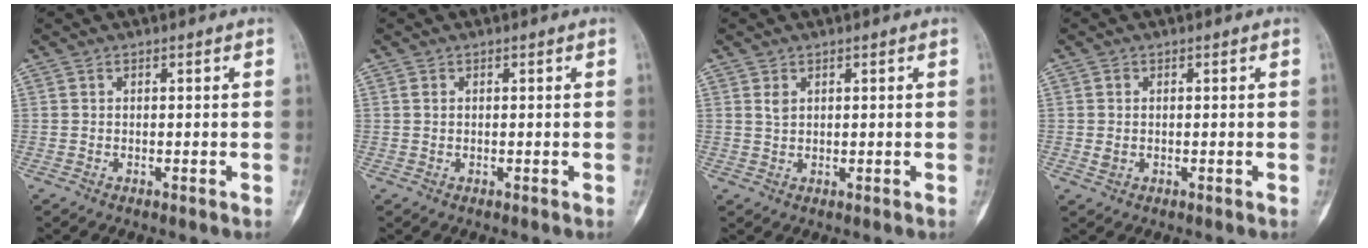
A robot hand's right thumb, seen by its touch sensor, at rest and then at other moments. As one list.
[{"total": 0.7, "force": [0.3, 0.4, 0.5], "torque": [-0.014, 0.004, 0.008]}, {"total": 1.4, "force": [0.7, 0.9, 0.9], "torque": [-0.009, -0.002, 0.015]}, {"total": 1.6, "force": [0.1, 1.3, 1.0], "torque": [-0.020, 0.002, 0.005]}]